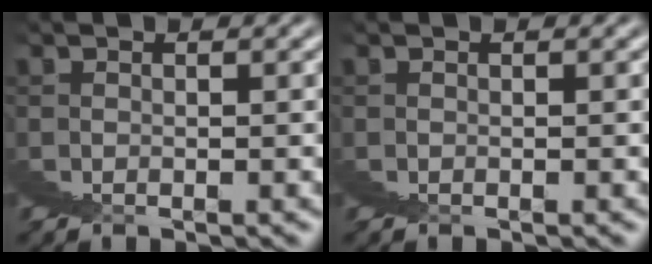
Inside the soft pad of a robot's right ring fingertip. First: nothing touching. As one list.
[{"total": 0.0}]